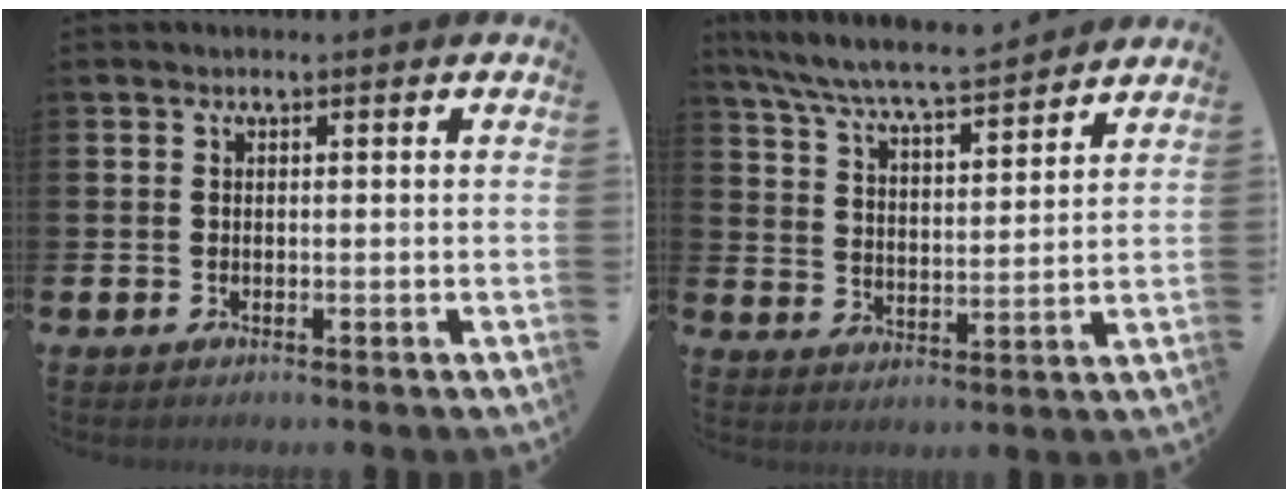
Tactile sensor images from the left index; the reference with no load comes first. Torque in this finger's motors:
{"motor_torque": [1.08, -1.06, 0.22, 0.21]}